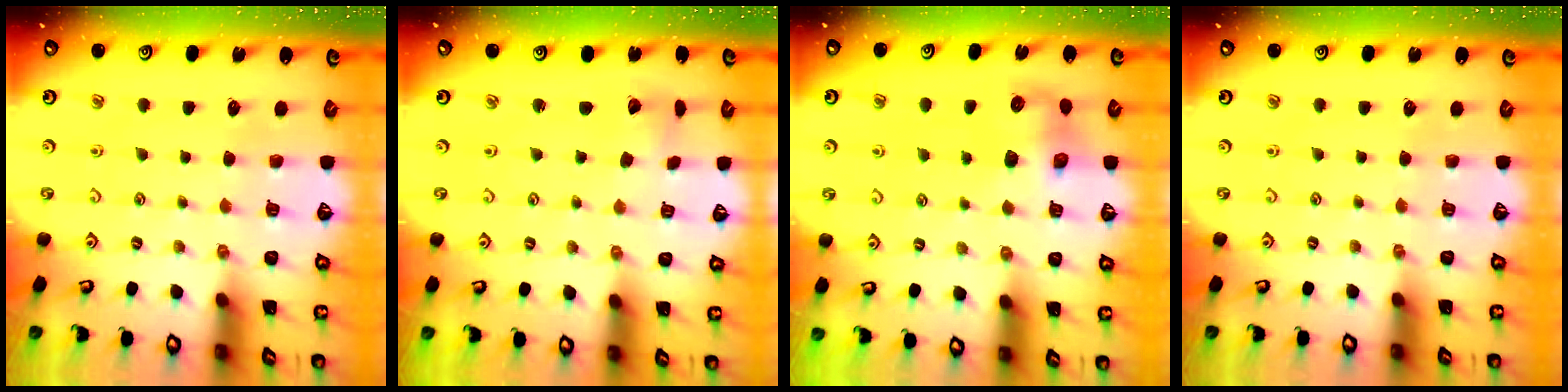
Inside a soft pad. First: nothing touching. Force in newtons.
{"total": 2.6, "press": 2.6, "slide": 0.3}
{"total": 7.4, "press": 7.4, "slide": 0.8}
{"total": 0.0}